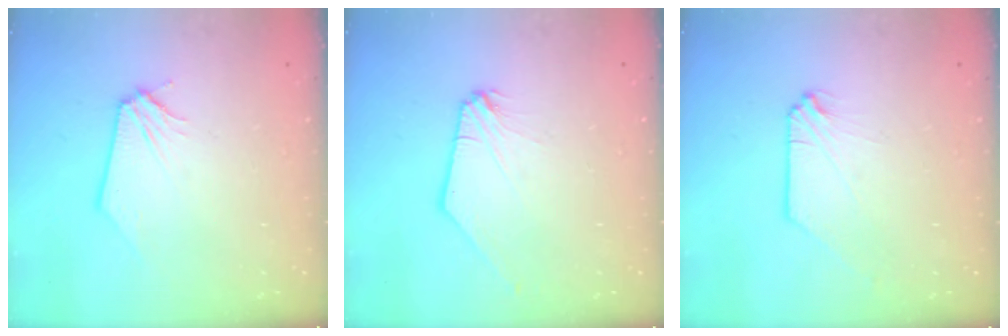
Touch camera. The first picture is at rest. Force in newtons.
{"total": 0.6, "press": 0.5, "slide": 0.1}
{"total": 0.0}